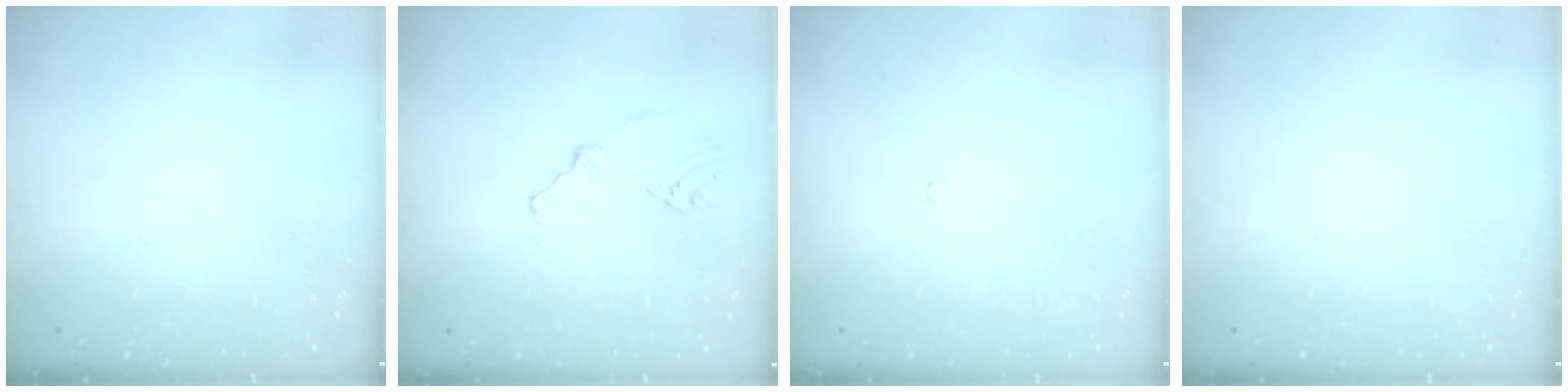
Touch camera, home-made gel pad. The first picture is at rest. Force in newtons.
{"total": 2.5, "press": 2.1, "slide": 1.4}
{"total": 2.1, "press": 2.1, "slide": 0.4}
{"total": 0.0}